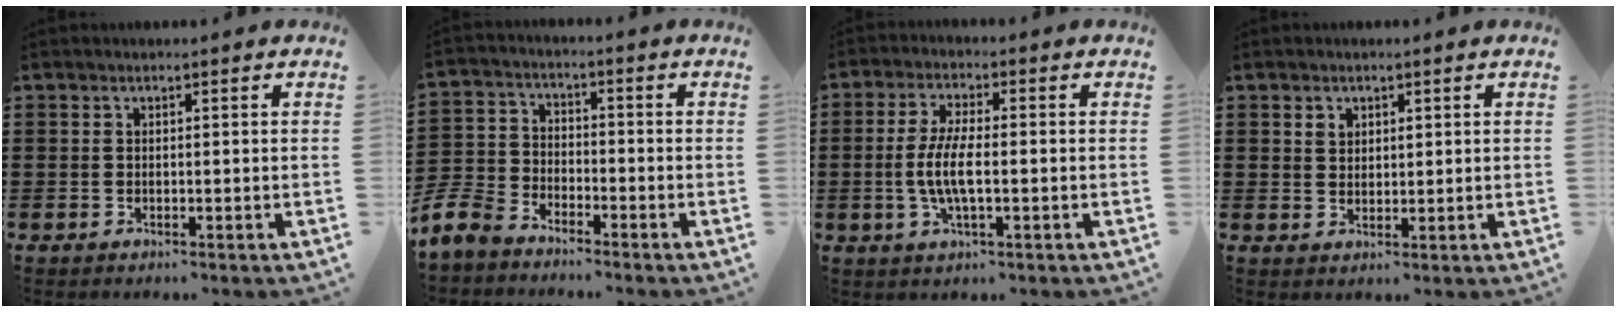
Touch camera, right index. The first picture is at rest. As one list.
[{"total": 7.3, "force": [-6.6, 2.3, 2.1], "torque": [-0.070, 0.003, -0.137]}, {"total": 6.1, "force": [-1.1, 1.8, 5.7], "torque": [-0.127, -0.004, -0.028]}, {"total": 1.5, "force": [1.1, 1.0, 0.3], "torque": [-0.009, 0.004, 0.021]}]